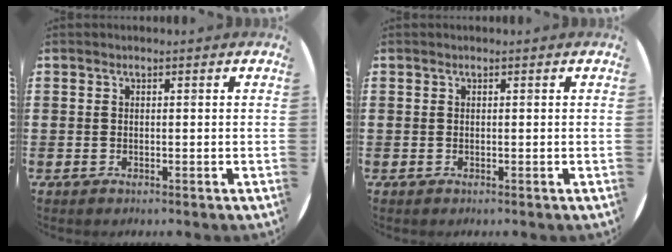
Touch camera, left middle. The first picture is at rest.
{"total": 0.0}